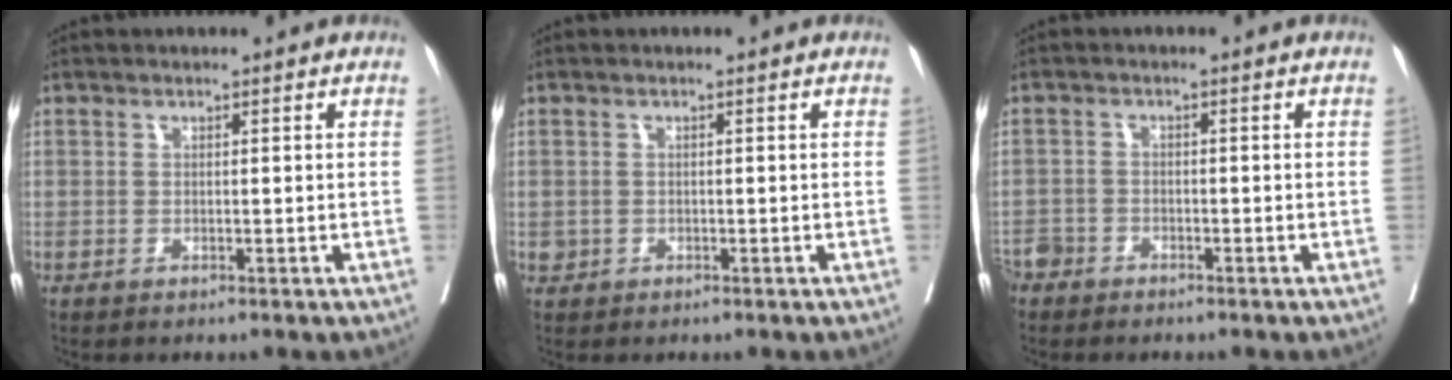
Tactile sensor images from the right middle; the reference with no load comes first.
{"total": 0.8, "force": [-0.2, 0.7, 0.1], "torque": [0.004, 0.004, -0.002]}
{"total": 2.8, "force": [-2.4, 1.4, 0.2], "torque": [-0.005, 0.003, -0.048]}